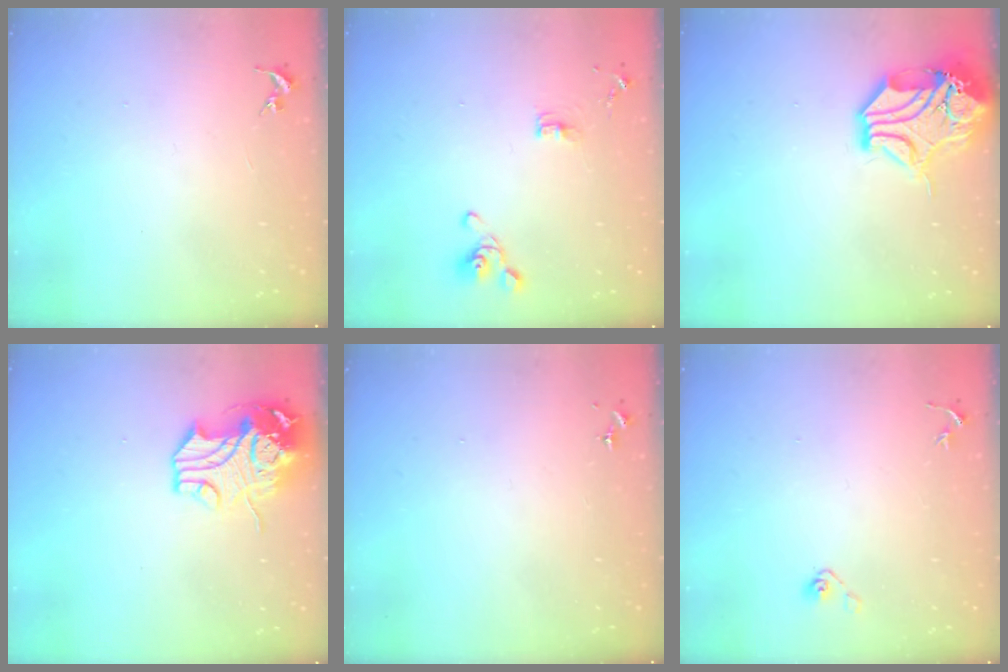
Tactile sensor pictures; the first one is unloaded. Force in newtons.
{"total": 7.7, "press": 7.3, "slide": 2.3}
{"total": 15.9, "press": 15.7, "slide": 2.2}
{"total": 13.9, "press": 13.7, "slide": 2.3}
{"total": 0.0}
{"total": 3.9, "press": 3.4, "slide": 1.9}